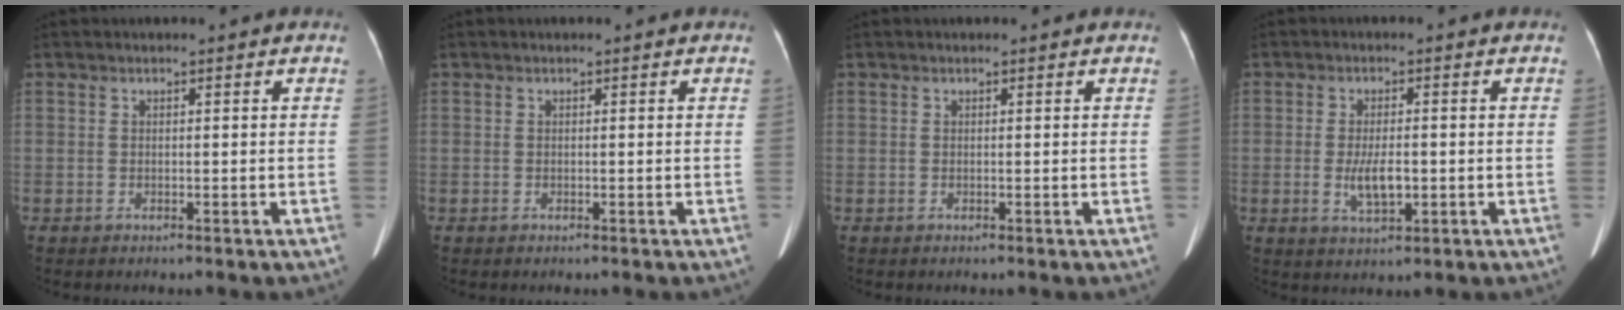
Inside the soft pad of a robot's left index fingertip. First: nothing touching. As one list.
[{"total": 0.0}, {"total": 0.0}, {"total": 4.5, "force": [-0.8, 1.5, 4.1], "torque": [-0.083, -0.005, -0.009]}]